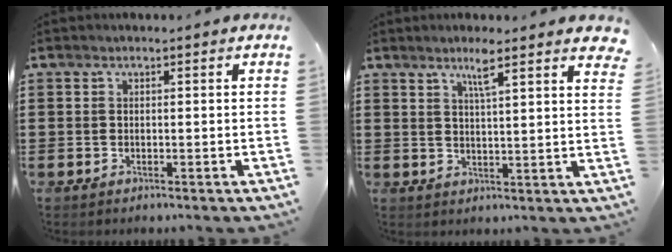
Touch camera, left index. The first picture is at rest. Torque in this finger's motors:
{"motor_torque": [1.22, -0.72, 0.26, 0.08]}